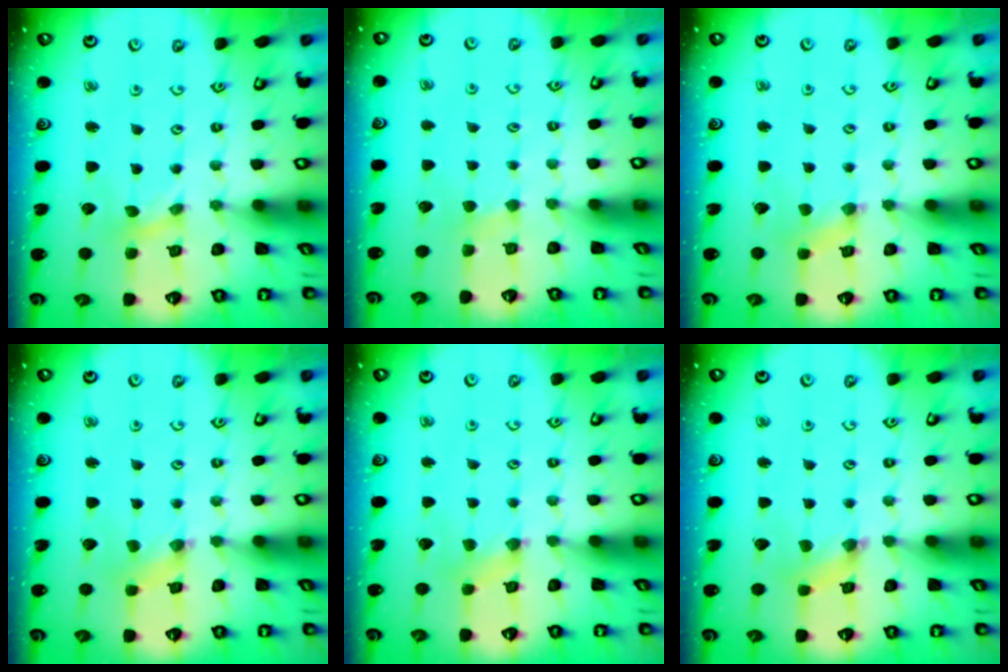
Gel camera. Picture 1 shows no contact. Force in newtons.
{"total": 2.0, "press": 2.0, "slide": 0.3}
{"total": 1.3, "press": 1.3, "slide": 0.3}
{"total": 1.5, "press": 1.4, "slide": 0.2}
{"total": 3.8, "press": 3.8, "slide": 0.4}
{"total": 1.9, "press": 1.8, "slide": 0.3}